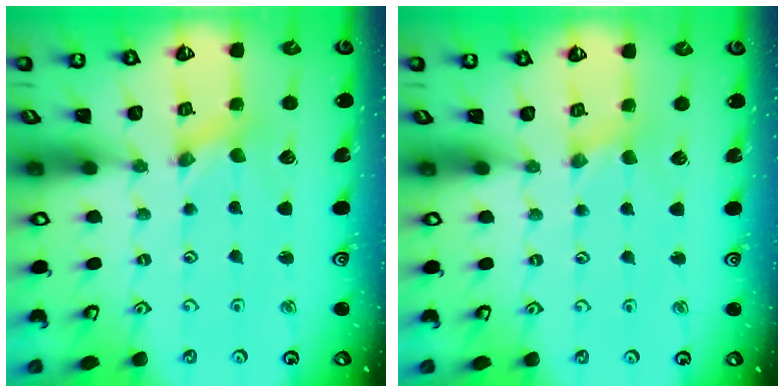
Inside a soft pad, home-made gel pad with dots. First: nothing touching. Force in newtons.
{"total": 0.7, "press": 0.7, "slide": 0.1}